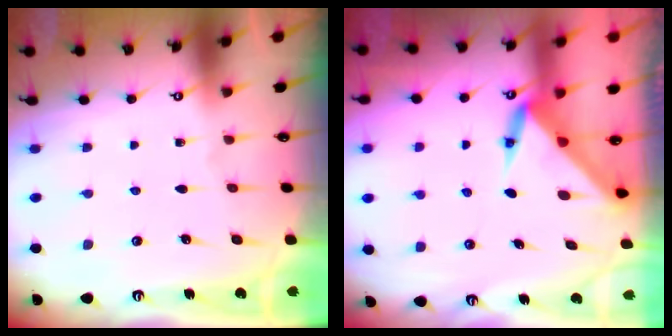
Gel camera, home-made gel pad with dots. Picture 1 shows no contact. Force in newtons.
{"total": 3.8, "press": 3.8, "slide": 0.2}